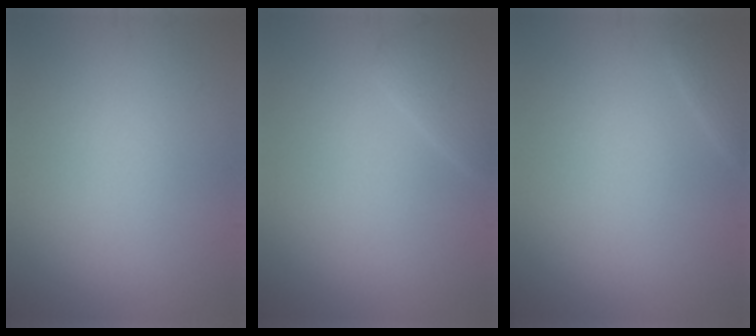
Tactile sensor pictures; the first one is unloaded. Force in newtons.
{"total": 1.8, "press": 1.8, "slide": 0.1}
{"total": 1.1, "press": 1.1, "slide": 0.1}